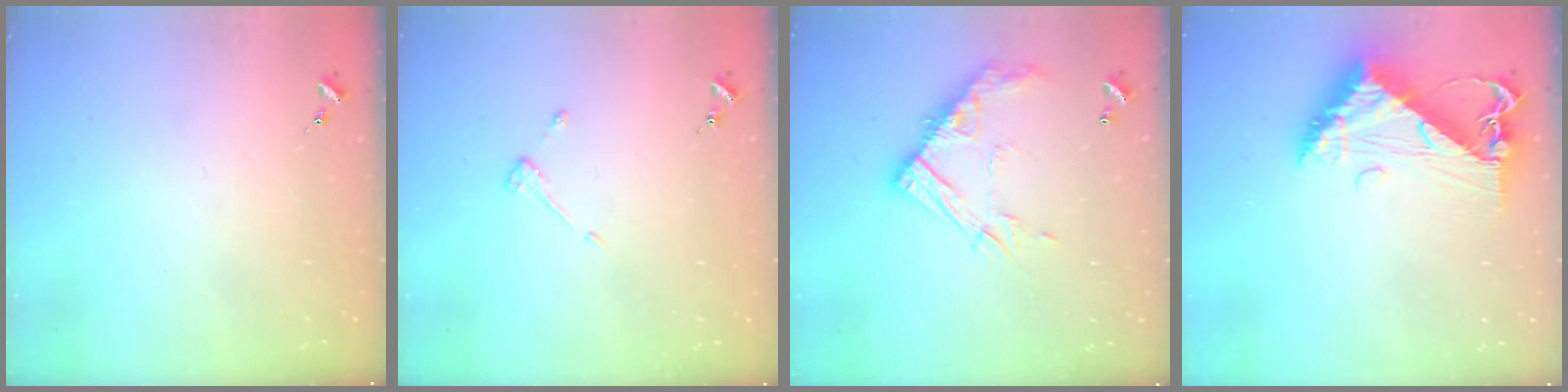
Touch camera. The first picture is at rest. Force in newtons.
{"total": 3.6, "press": 3.5, "slide": 0.6}
{"total": 12.5, "press": 12.5, "slide": 1.0}
{"total": 11.4, "press": 11.3, "slide": 1.4}